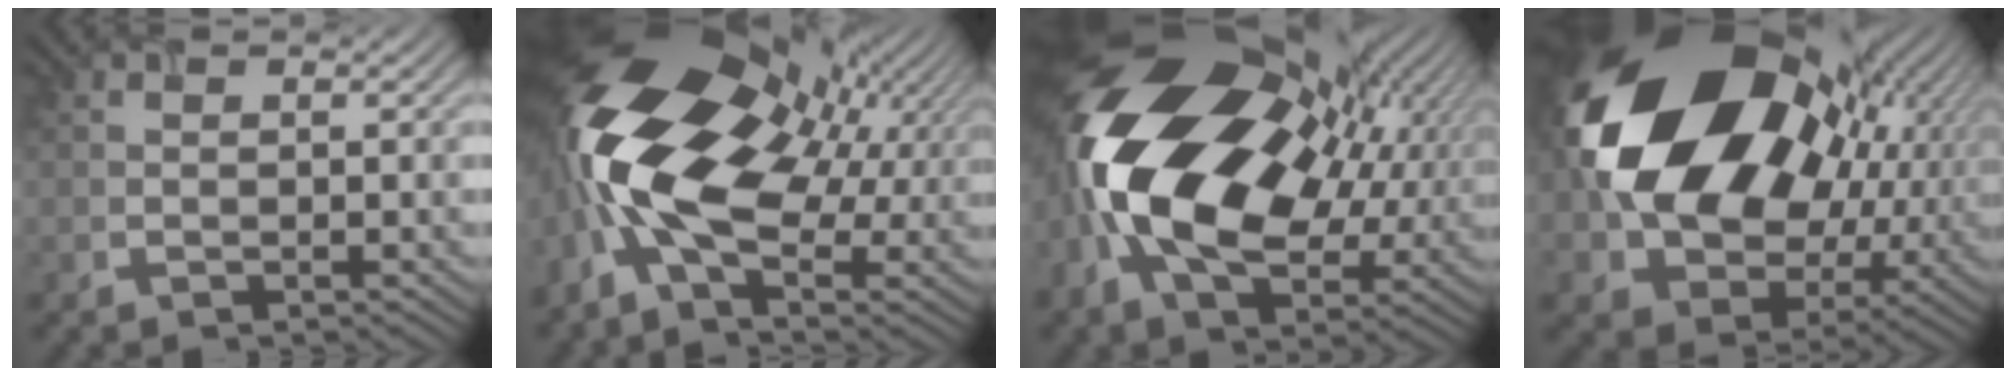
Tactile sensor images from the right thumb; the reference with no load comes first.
{"total": 17.8, "force": [1.2, 9.7, 14.8], "torque": [-0.318, -0.023, 0.024]}
{"total": 20.4, "force": [1.9, 13.4, 15.3], "torque": [-0.336, -0.030, 0.052]}
{"total": 22.1, "force": [4.8, 16.2, 14.2], "torque": [-0.304, -0.028, 0.111]}